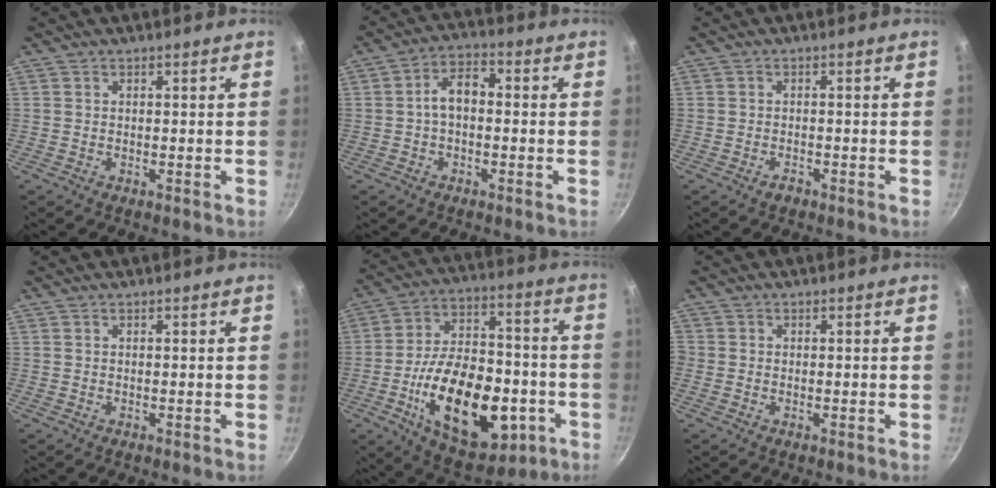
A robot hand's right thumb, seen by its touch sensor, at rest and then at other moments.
{"total": 6.0, "force": [-0.4, 3.7, 4.7], "torque": [-0.067, 0.026, -0.015]}
{"total": 1.5, "force": [-1.0, 0.8, 0.7], "torque": [-0.010, 0.012, -0.016]}
{"total": 0.0}
{"total": 26.7, "force": [-7.7, 15.2, 20.5], "torque": [-0.302, 0.042, -0.106]}
{"total": 0.6, "force": [-0.4, 0.5, 0.2], "torque": [-0.005, 0.001, -0.013]}